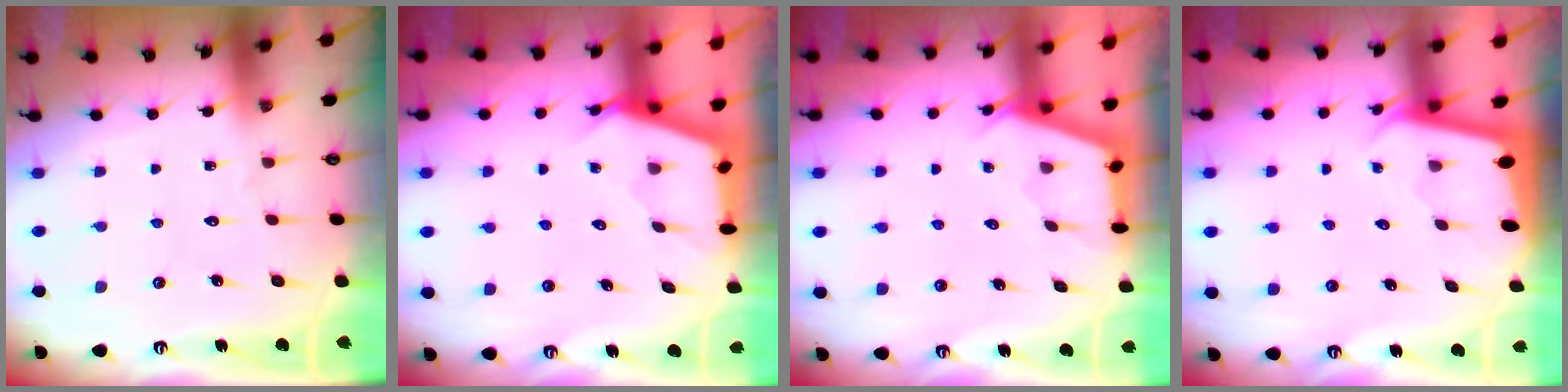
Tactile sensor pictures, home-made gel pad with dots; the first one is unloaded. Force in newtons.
{"total": 2.6, "press": 2.5, "slide": 0.4}
{"total": 2.9, "press": 2.9, "slide": 0.3}
{"total": 2.0, "press": 2.0, "slide": 0.1}